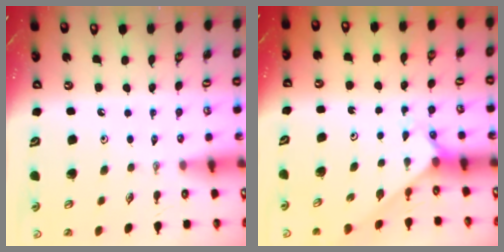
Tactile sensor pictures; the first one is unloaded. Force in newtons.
{"total": 1.9, "press": 1.9, "slide": 0.2}